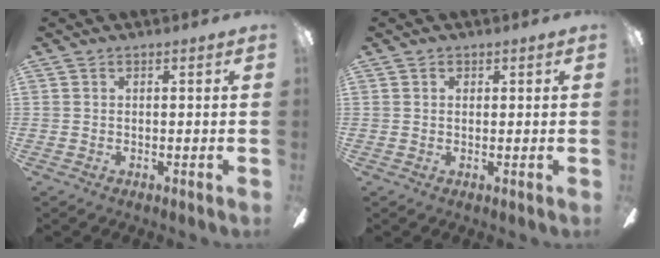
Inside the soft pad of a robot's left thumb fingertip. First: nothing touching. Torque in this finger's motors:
{"motor_torque": [0.04, -0.22, -0.36, 0.01, -0.02]}